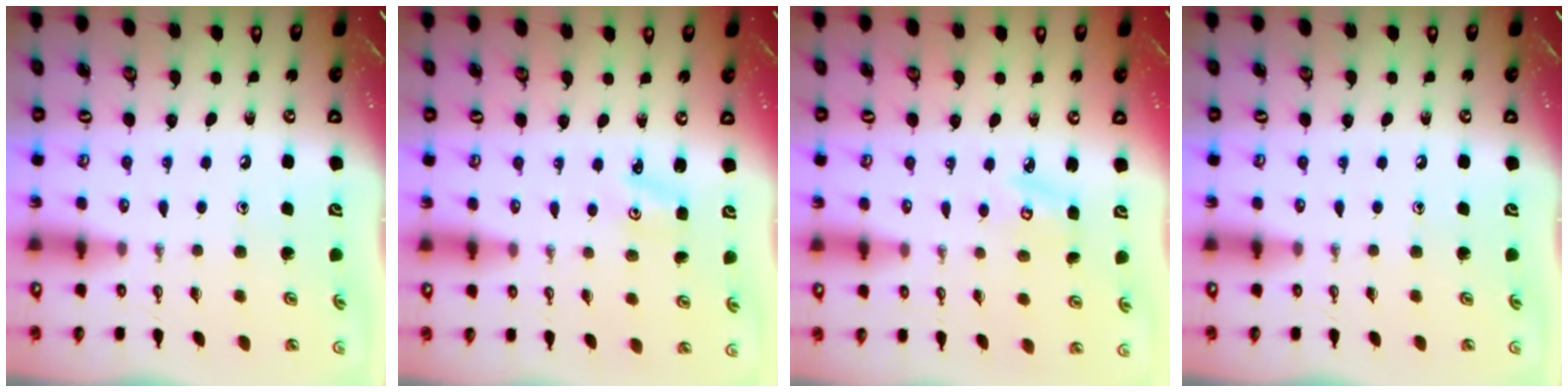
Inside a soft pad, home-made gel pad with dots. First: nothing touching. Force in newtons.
{"total": 2.1, "press": 2.1, "slide": 0.3}
{"total": 4.7, "press": 4.7, "slide": 0.3}
{"total": 0.0}